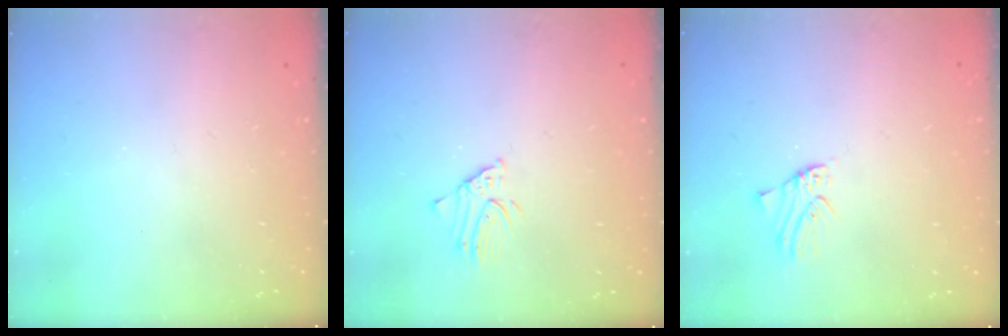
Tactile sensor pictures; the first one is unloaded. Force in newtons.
{"total": 2.3, "press": 2.3, "slide": 0.1}
{"total": 0.9, "press": 0.9, "slide": 0.1}